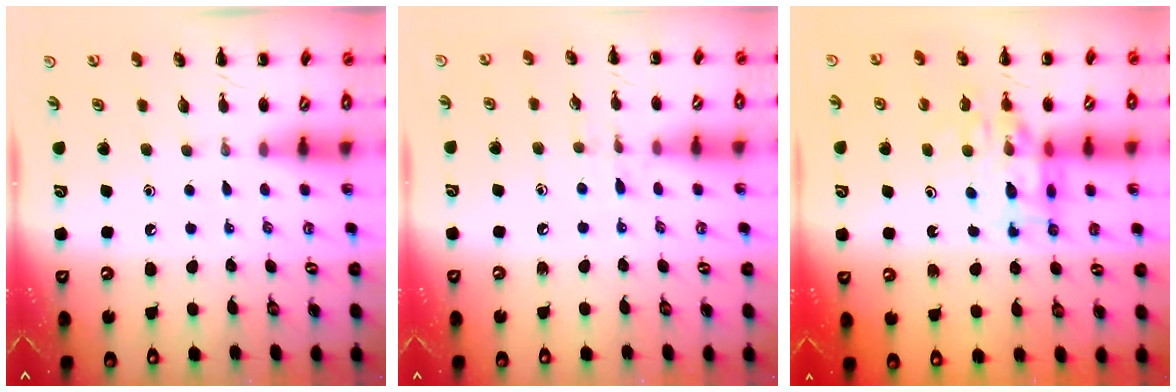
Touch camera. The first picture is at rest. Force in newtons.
{"total": 6.2, "press": 5.7, "slide": 2.4}
{"total": 13.8, "press": 13.2, "slide": 3.7}